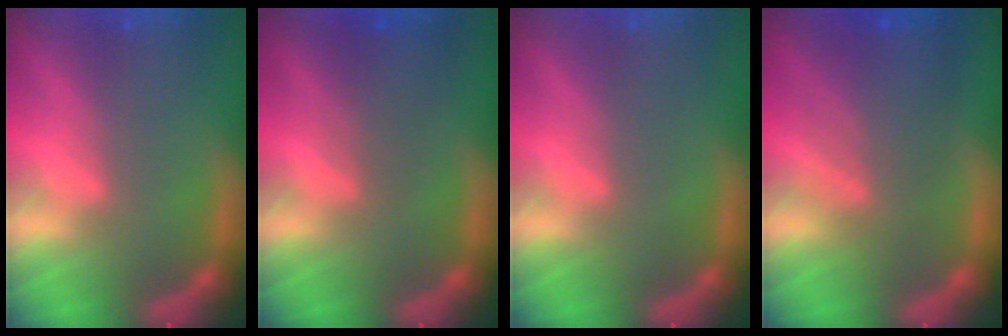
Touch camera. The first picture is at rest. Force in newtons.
{"total": 2.4}
{"total": 0.0}
{"total": 6.5}